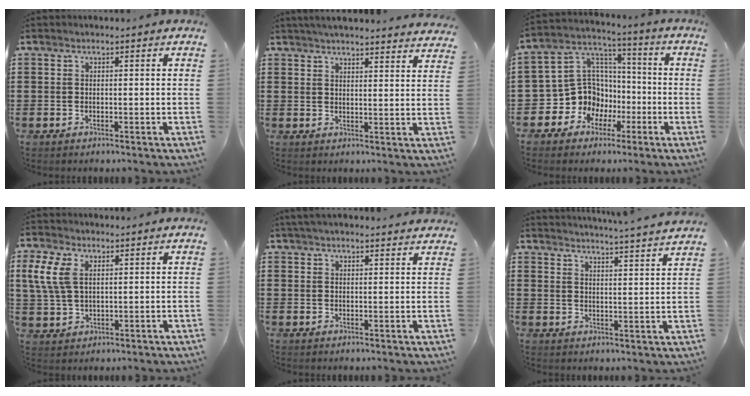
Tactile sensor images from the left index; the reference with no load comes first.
{"total": 3.7, "force": [3.7, -0.5, 0.5], "torque": [-0.022, -0.016, 0.066]}
{"total": 10.1, "force": [-2.9, 9.3, 2.4], "torque": [-0.100, -0.001, -0.050]}
{"total": 5.8, "force": [2.1, 3.5, 4.2], "torque": [-0.108, 0.006, 0.035]}
{"total": 2.4, "force": [2.3, 0.1, 0.5], "torque": [-0.016, -0.001, 0.044]}
{"total": 4.0, "force": [3.8, -1.0, 0.7], "torque": [-0.022, -0.036, 0.059]}